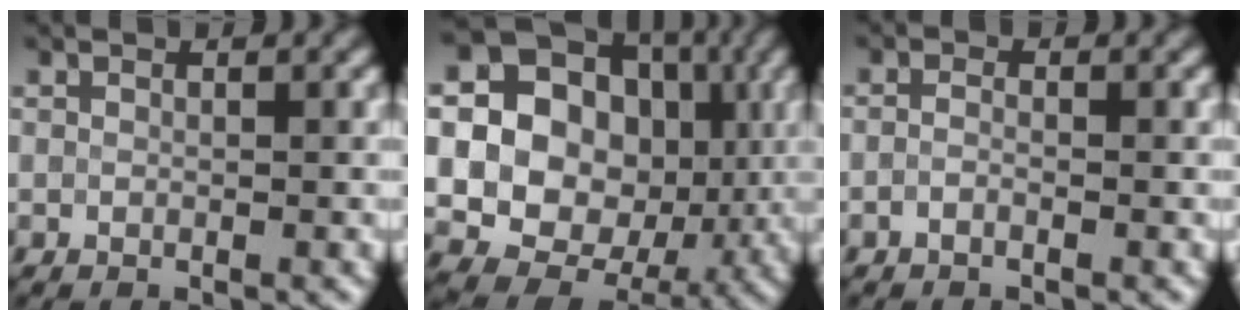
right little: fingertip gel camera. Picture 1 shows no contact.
{"total": 18.9, "force": [1.8, 16.9, 8.2], "torque": [-0.171, 0.036, 0.019]}
{"total": 0.7, "force": [-0.5, 0.0, 0.5], "torque": [-0.013, 0.003, -0.013]}